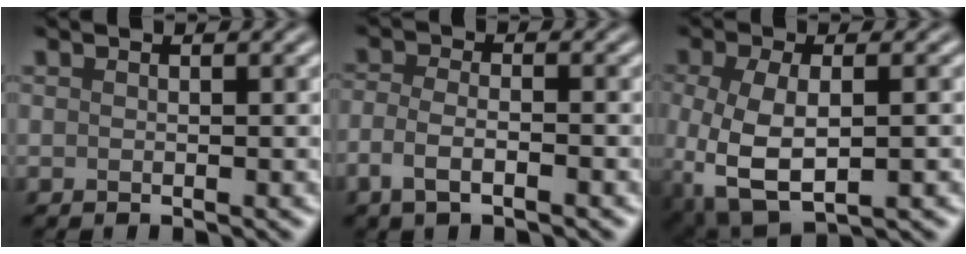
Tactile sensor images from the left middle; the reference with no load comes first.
{"total": 2.8, "force": [-1.5, 1.1, 2.2], "torque": [-0.050, 0.000, -0.035]}
{"total": 6.5, "force": [-1.7, 3.1, 5.5], "torque": [-0.130, -0.015, -0.027]}